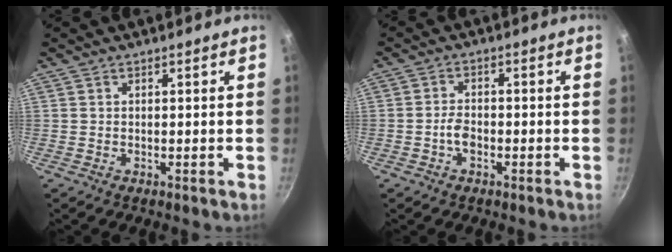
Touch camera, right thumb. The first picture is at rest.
{"total": 3.0, "force": [-1.3, 1.9, 1.9], "torque": [-0.027, 0.016, -0.024]}